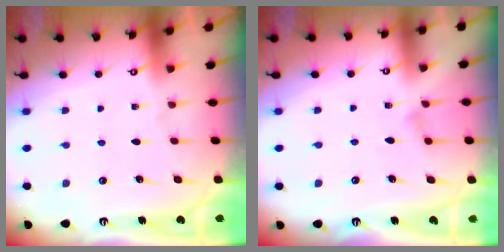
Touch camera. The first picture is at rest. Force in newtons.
{"total": 3.8, "press": 3.7, "slide": 0.5}